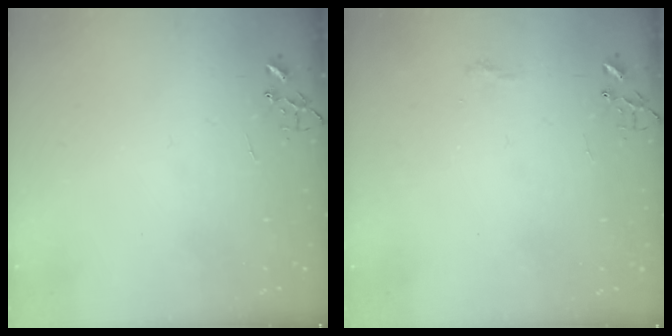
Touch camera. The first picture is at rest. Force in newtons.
{"total": 7.0, "press": 7.0, "slide": 0.8}